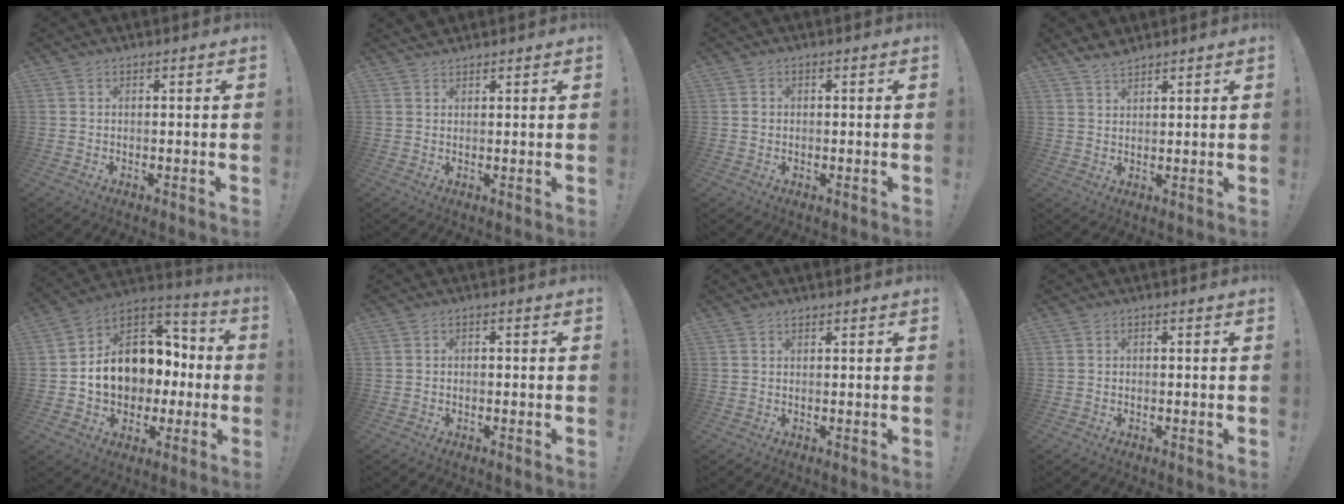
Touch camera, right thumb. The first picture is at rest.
{"total": 1.9, "force": [1.7, 0.8, 0.1], "torque": [-0.004, -0.009, 0.033]}
{"total": 0.9, "force": [0.0, 0.8, 0.3], "torque": [0.003, 0.000, -0.001]}
{"total": 3.7, "force": [3.3, 1.1, 1.3], "torque": [-0.032, -0.020, 0.063]}
{"total": 15.0, "force": [0.2, 12.6, 8.1], "torque": [-0.126, -0.001, 0.025]}
{"total": 1.3, "force": [-1.0, 0.7, 0.6], "torque": [-0.014, 0.005, -0.016]}
{"total": 0.6, "force": [0.5, 0.3, 0.2], "torque": [-0.002, -0.001, 0.009]}
{"total": 0.6, "force": [-0.5, 0.3, 0.2], "torque": [-0.008, 0.004, -0.009]}